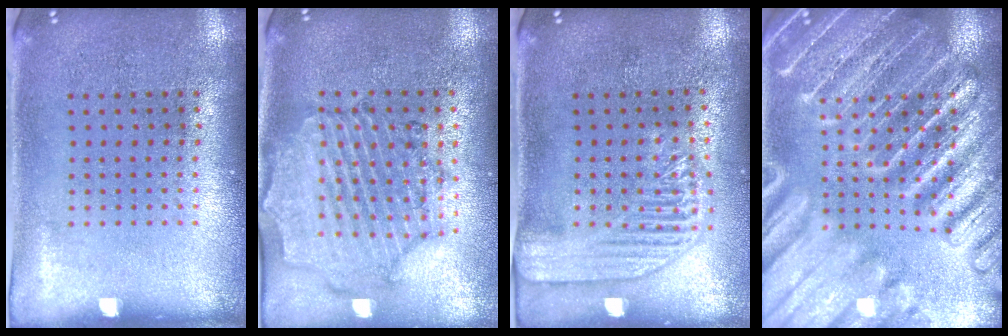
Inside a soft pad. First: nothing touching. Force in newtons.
{"total": 1.6, "press": 1.6, "slide": 0.3}
{"total": 2.1, "press": 1.9, "slide": 0.9}
{"total": 6.2, "press": 6.1, "slide": 0.7}